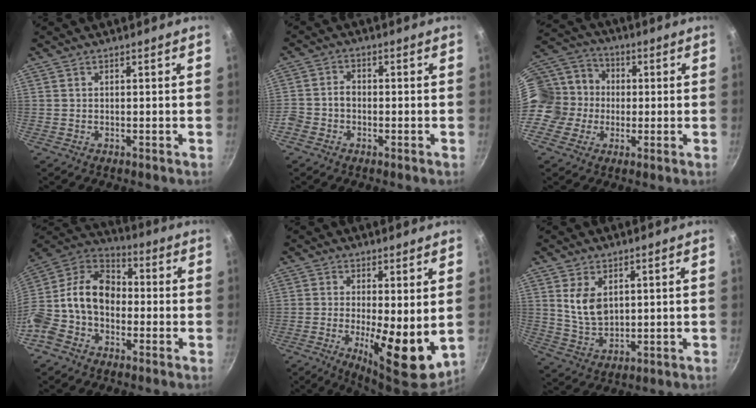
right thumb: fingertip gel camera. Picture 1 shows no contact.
{"total": 3.7, "force": [-1.6, 2.8, 1.8], "torque": [-0.031, 0.025, -0.036]}
{"total": 13.4, "force": [-0.4, 12.1, 5.8], "torque": [-0.082, 0.032, -0.020]}
{"total": 16.9, "force": [-1.6, 12.6, 11.2], "torque": [-0.195, 0.057, -0.049]}
{"total": 11.4, "force": [-0.8, 3.7, 10.8], "torque": [-0.149, -0.019, -0.003]}
{"total": 7.1, "force": [2.4, 4.4, 5.0], "torque": [-0.082, -0.024, 0.056]}